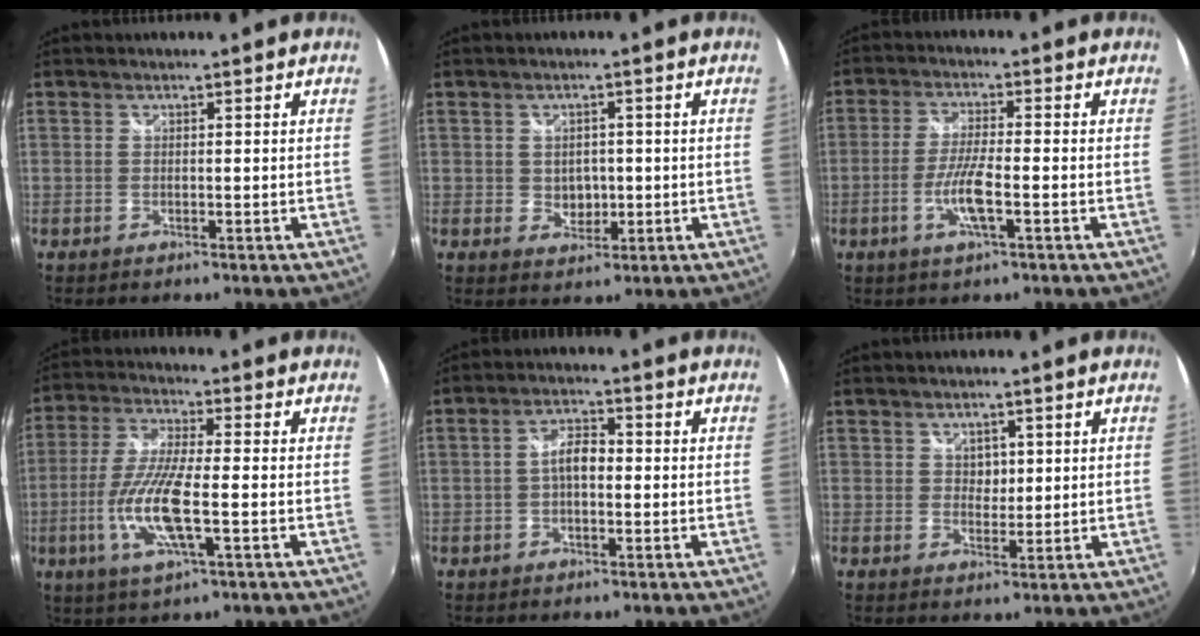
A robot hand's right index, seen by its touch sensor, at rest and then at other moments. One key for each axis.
{"total": 4.1, "fx": -0.1, "fy": 3.4, "fz": 2.2, "tx": -0.035, "ty": 0.001, "tz": 0.002}
{"total": 6.8, "fx": -2.3, "fy": 0.8, "fz": 6.3, "tx": -0.130, "ty": -0.006, "tz": -0.045}
{"total": 12.3, "fx": -3.0, "fy": 2.6, "fz": 11.6, "tx": -0.242, "ty": -0.010, "tz": -0.061}
{"total": 4.1, "fx": -0.5, "fy": 2.0, "fz": 3.6, "tx": -0.067, "ty": 0.012, "tz": -0.010}
{"total": 2.3, "fx": 0.9, "fy": 2.0, "fz": 0.9, "tx": -0.007, "ty": 0.003, "tz": 0.017}